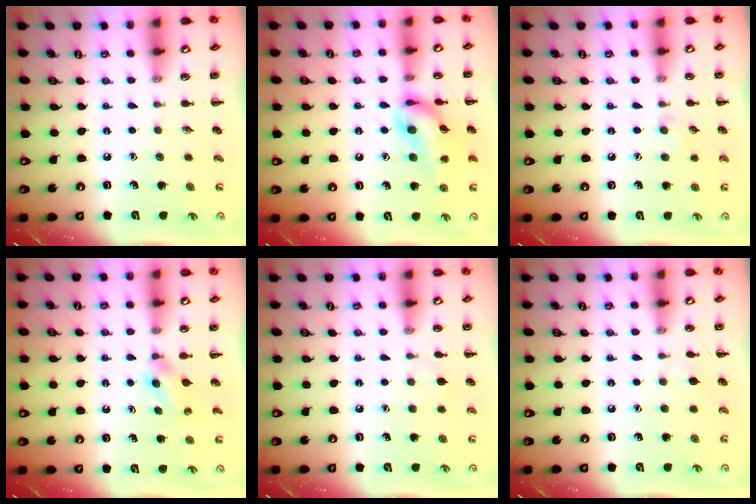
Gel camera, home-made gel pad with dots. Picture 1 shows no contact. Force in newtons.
{"total": 13.9, "press": 13.8, "slide": 1.6}
{"total": 3.9, "press": 3.6, "slide": 1.5}
{"total": 2.7, "press": 2.5, "slide": 1.0}
{"total": 3.7, "press": 3.3, "slide": 1.6}
{"total": 3.0, "press": 2.7, "slide": 1.2}